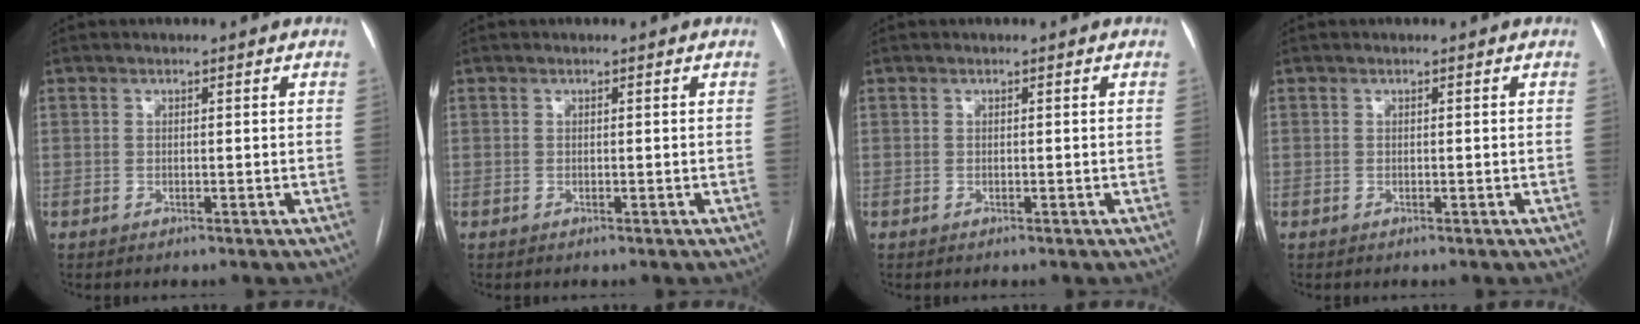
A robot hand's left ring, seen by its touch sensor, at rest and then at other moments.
{"total": 0.0}
{"total": 0.0}
{"total": 0.0}